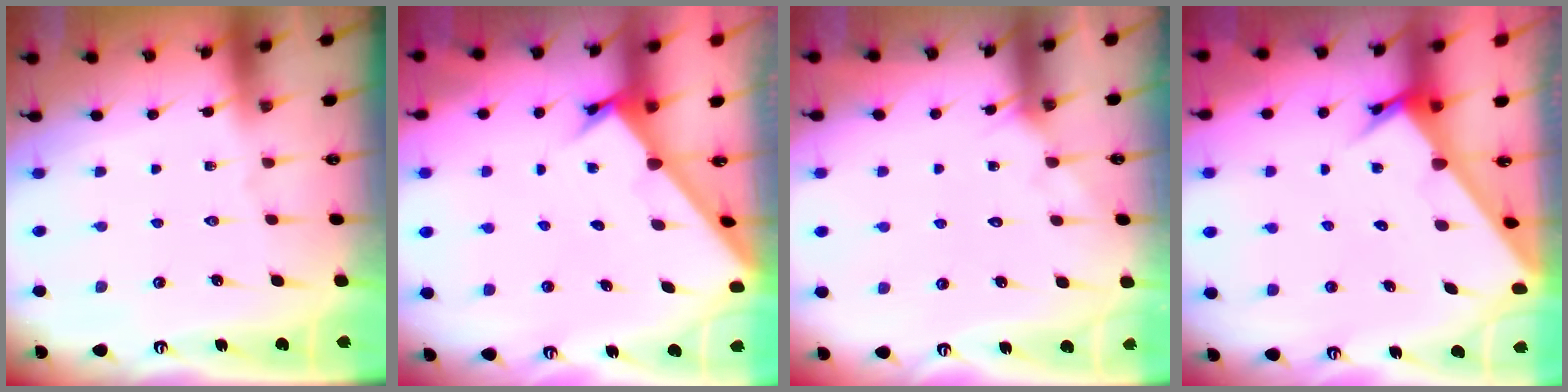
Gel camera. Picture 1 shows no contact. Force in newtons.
{"total": 1.8, "press": 1.8, "slide": 0.2}
{"total": 2.8, "press": 2.8, "slide": 0.1}
{"total": 3.7, "press": 3.7, "slide": 0.3}